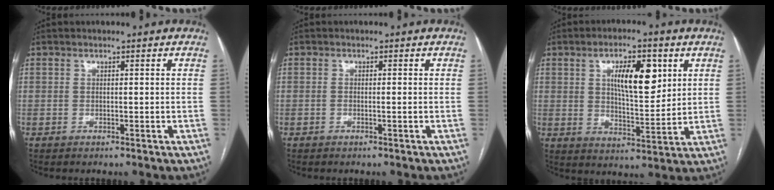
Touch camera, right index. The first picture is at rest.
{"total": 0.6, "force": [-0.2, 0.0, 0.6], "torque": [-0.011, 0.000, -0.002]}
{"total": 10.2, "force": [3.7, 3.4, 8.8], "torque": [-0.146, 0.006, 0.067]}